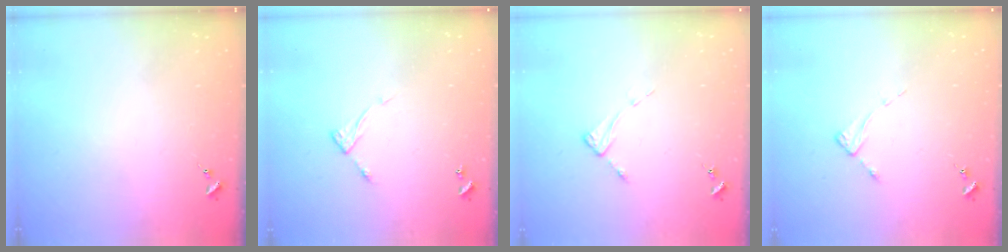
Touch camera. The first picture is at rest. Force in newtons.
{"total": 5.4, "press": 5.4, "slide": 0.4}
{"total": 2.6, "press": 2.6, "slide": 0.4}
{"total": 2.1, "press": 2.0, "slide": 0.4}